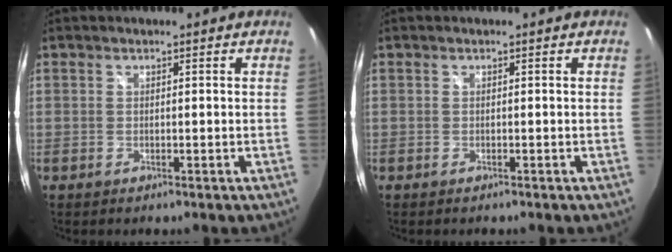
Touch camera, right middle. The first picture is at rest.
{"total": 0.0}